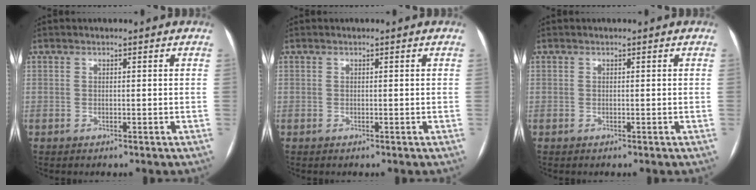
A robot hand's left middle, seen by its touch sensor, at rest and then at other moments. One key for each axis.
{"total": 0.0}
{"total": 0.0}